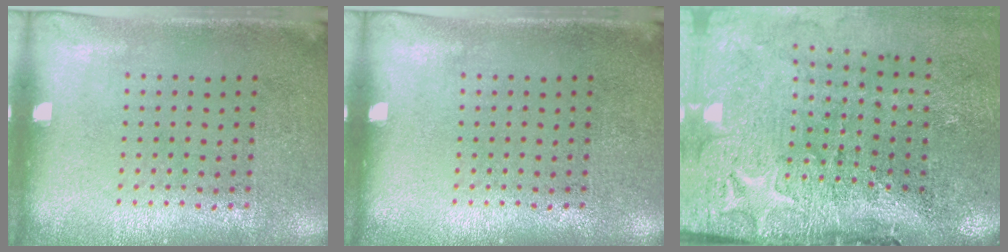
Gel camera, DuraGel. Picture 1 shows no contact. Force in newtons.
{"total": 0.0}
{"total": 5.0, "press": 3.9, "slide": 3.1}